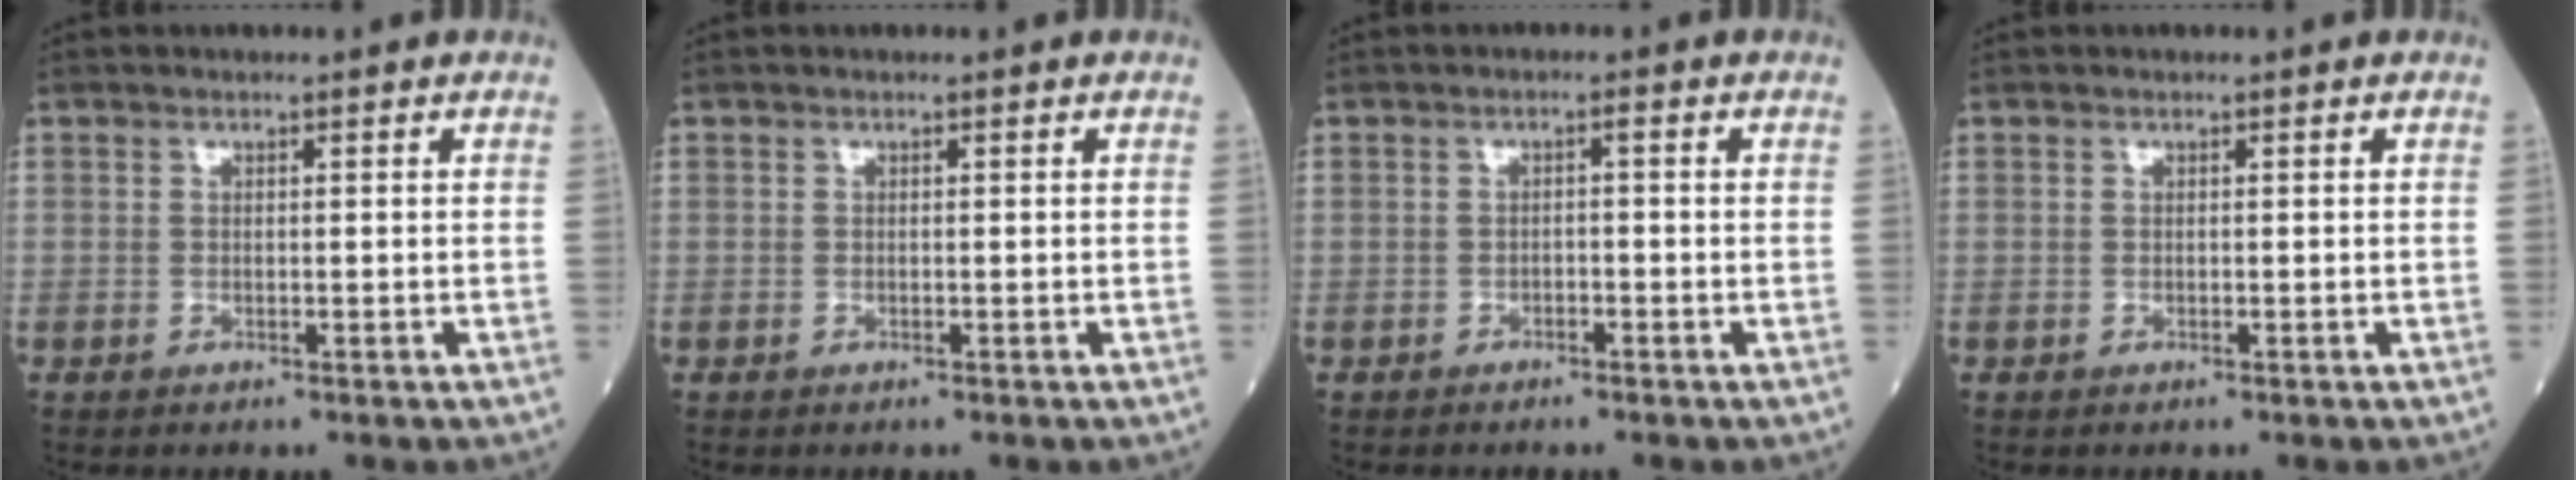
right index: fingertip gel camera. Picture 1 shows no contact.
{"total": 0.0}
{"total": 0.8, "force": [-0.4, 0.3, 0.6], "torque": [-0.004, 0.003, -0.011]}
{"total": 0.0}